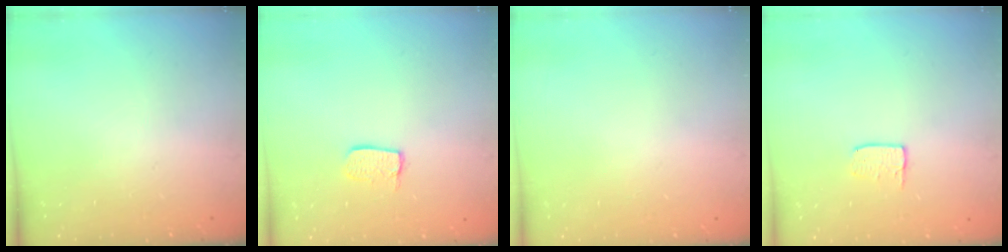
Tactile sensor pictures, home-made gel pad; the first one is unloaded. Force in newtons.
{"total": 7.0, "press": 7.0, "slide": 0.5}
{"total": 0.0}
{"total": 4.3, "press": 4.3, "slide": 0.3}